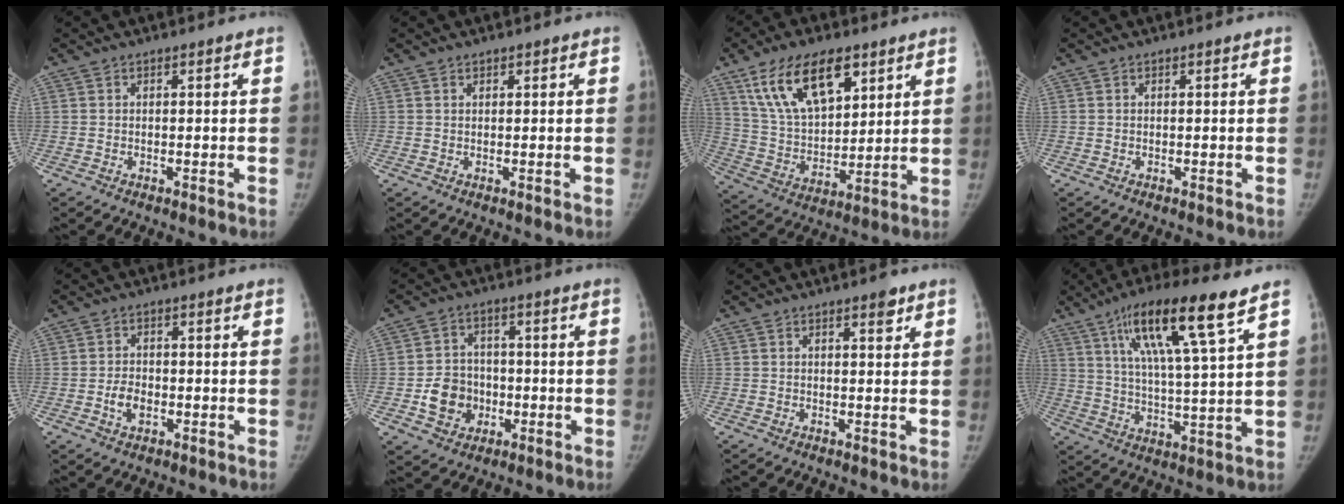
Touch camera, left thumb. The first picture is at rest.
{"total": 0.6, "force": [0.4, 0.4, 0.0], "torque": [0.010, -0.003, 0.004]}
{"total": 17.7, "force": [9.7, 9.0, 11.7], "torque": [-0.169, -0.033, 0.188]}
{"total": 0.0}
{"total": 3.8, "force": [-1.2, 2.7, 2.4], "torque": [-0.033, 0.009, -0.019]}
{"total": 8.7, "force": [-2.1, 7.7, 3.6], "torque": [-0.030, 0.015, -0.033]}
{"total": 2.1, "force": [1.4, 0.8, 1.4], "torque": [-0.012, -0.006, 0.018]}
{"total": 16.1, "force": [8.7, 2.1, 13.4], "torque": [-0.229, -0.028, 0.152]}